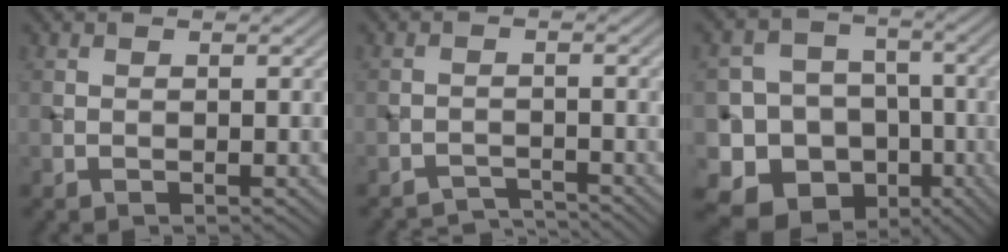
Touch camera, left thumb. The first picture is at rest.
{"total": 2.8, "force": [-2.8, 0.3, 0.4], "torque": [-0.002, 0.001, -0.052]}
{"total": 14.3, "force": [-5.9, 12.4, 4.2], "torque": [-0.122, -0.028, -0.114]}